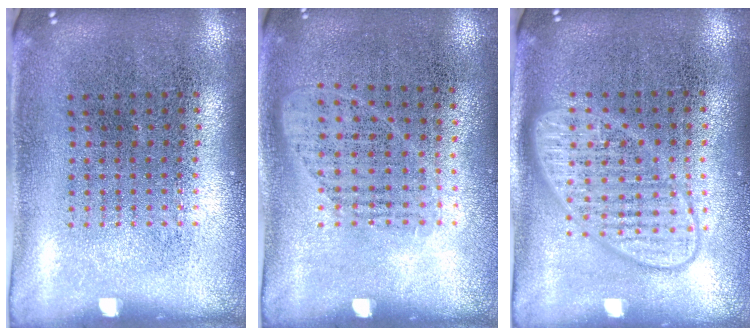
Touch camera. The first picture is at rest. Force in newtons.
{"total": 0.9, "press": 0.8, "slide": 0.5}
{"total": 2.4, "press": 2.4, "slide": 0.3}